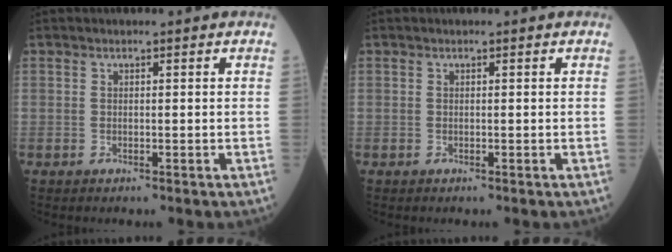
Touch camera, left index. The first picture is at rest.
{"total": 0.0}